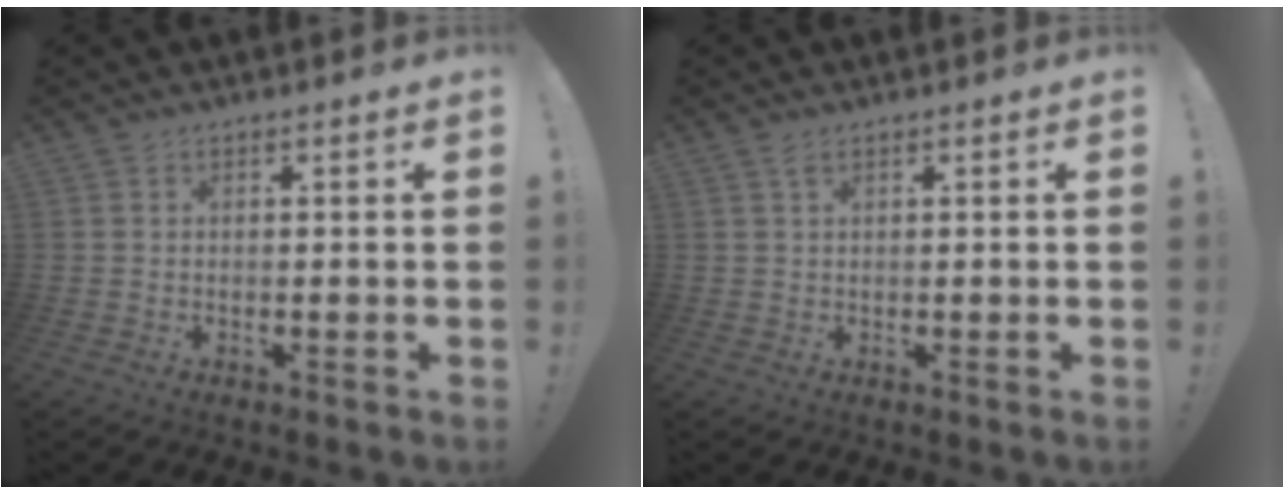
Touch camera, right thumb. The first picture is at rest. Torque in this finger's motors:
{"motor_torque": [-0.10, 0.20, 0.25, 0.00, -0.03]}